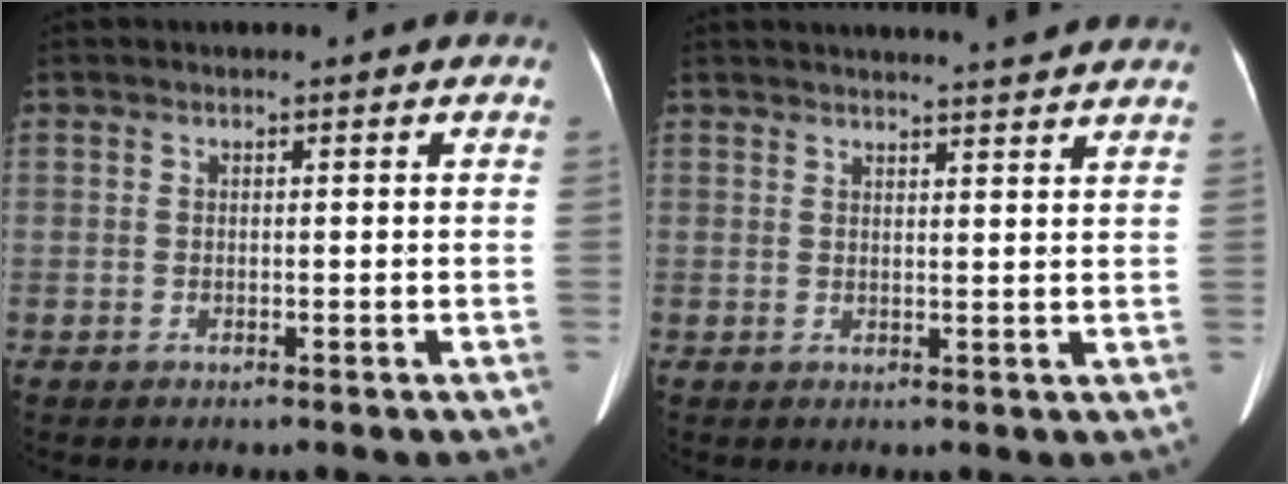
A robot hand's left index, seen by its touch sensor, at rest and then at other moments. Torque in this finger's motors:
{"motor_torque": [0.77, -1.08, 0.03, 0.03]}